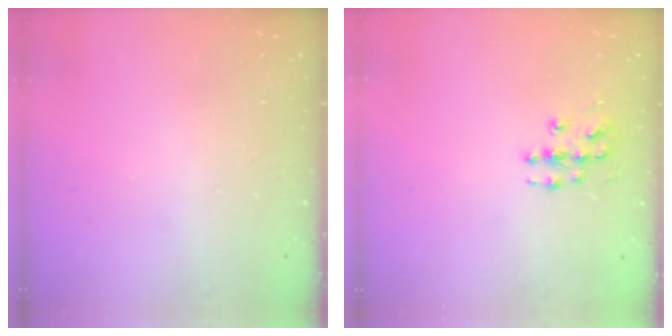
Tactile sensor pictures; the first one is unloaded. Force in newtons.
{"total": 6.1, "press": 6.1, "slide": 0.4}